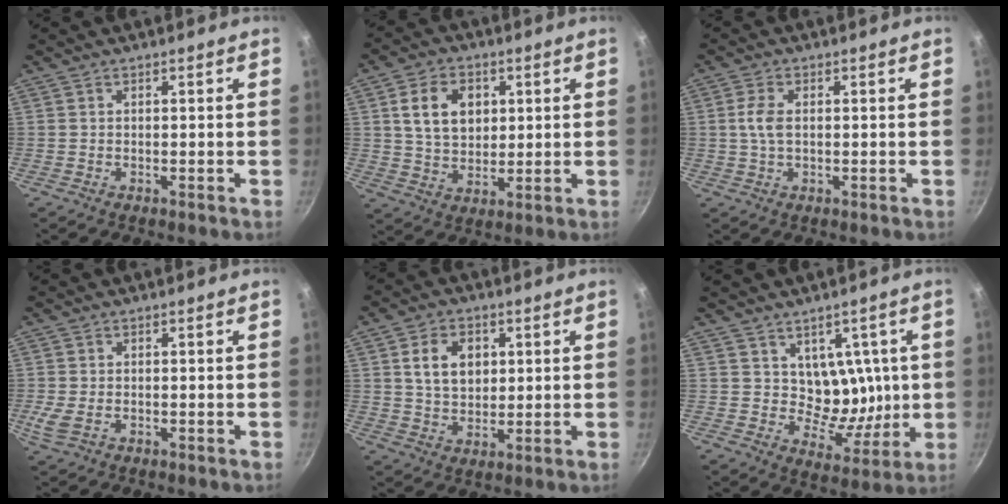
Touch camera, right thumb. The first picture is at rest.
{"total": 10.3, "force": [2.7, 7.5, 6.6], "torque": [-0.091, -0.005, 0.049]}
{"total": 3.7, "force": [0.3, 2.0, 3.1], "torque": [-0.070, 0.005, 0.004]}
{"total": 3.3, "force": [-0.9, 2.1, 2.4], "torque": [-0.053, -0.005, -0.016]}
{"total": 9.7, "force": [2.5, 7.0, 6.2], "torque": [-0.083, -0.005, 0.044]}
{"total": 9.4, "force": [2.2, 7.3, 5.5], "torque": [-0.038, -0.038, 0.039]}